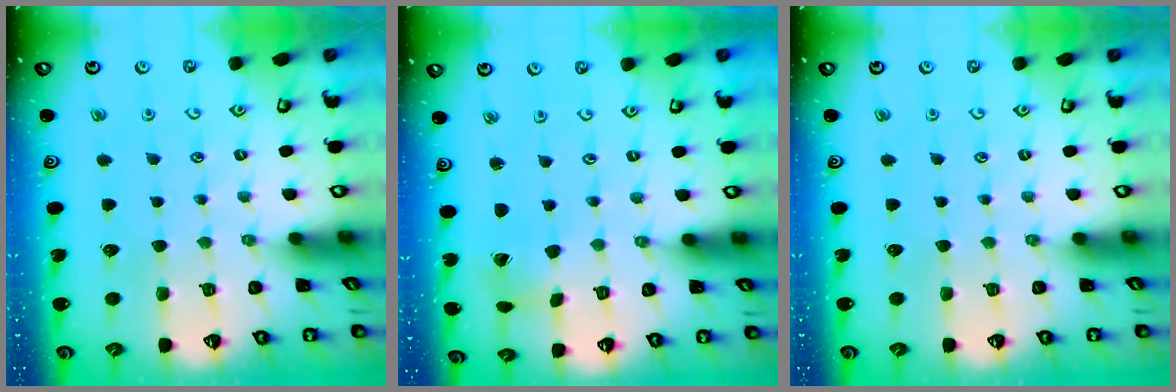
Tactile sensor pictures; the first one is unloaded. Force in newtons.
{"total": 1.2, "press": 1.2, "slide": 0.1}
{"total": 0.0}